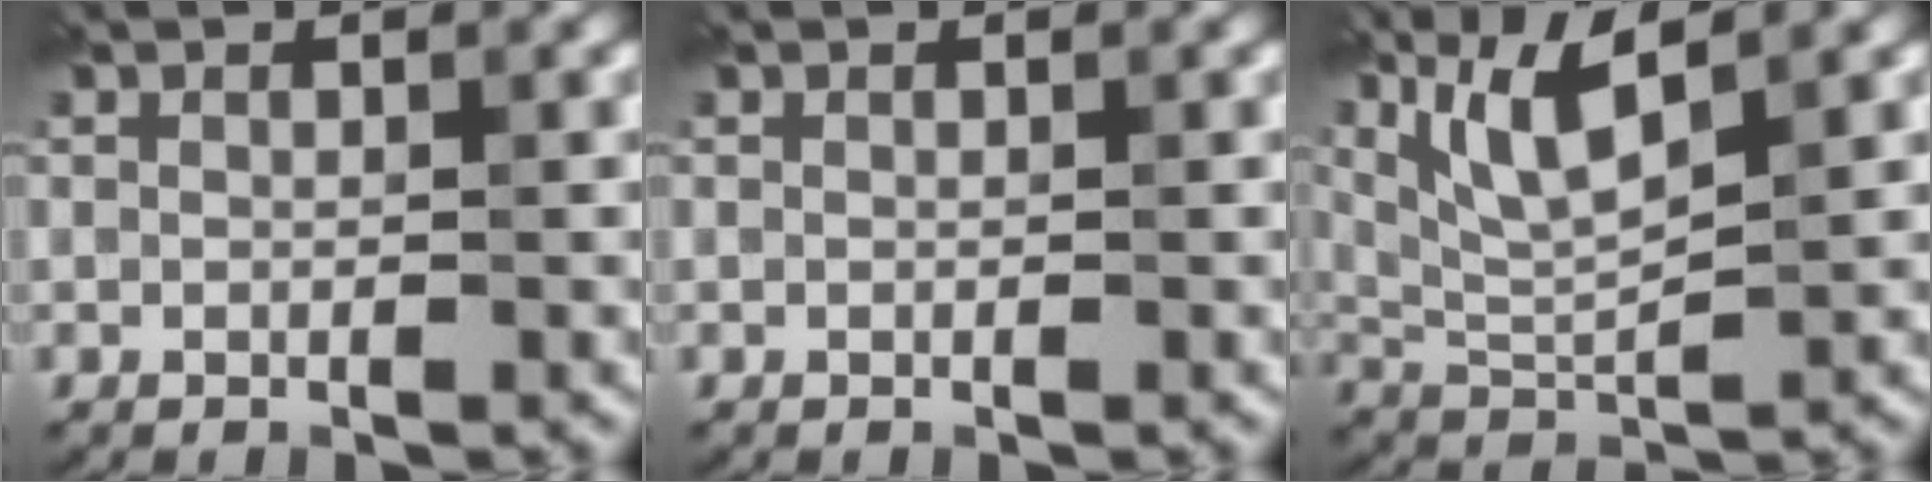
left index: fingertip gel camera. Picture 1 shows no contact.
{"total": 0.0}
{"total": 5.9, "force": [3.4, 1.2, 4.6], "torque": [-0.095, 0.009, 0.073]}